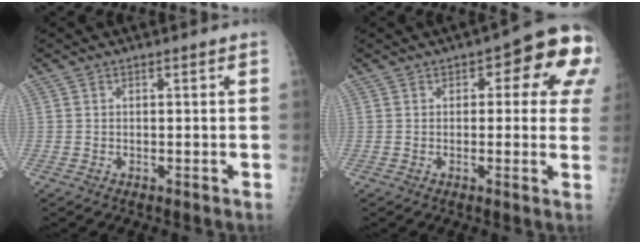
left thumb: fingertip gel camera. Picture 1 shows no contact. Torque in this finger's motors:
{"motor_torque": [0.01, 0.30, -0.21, 0.11, 0.11]}